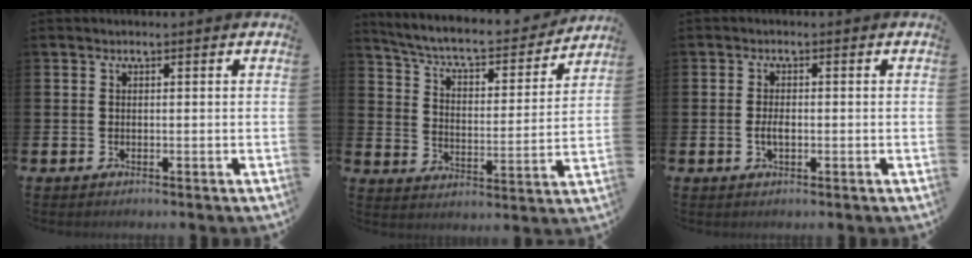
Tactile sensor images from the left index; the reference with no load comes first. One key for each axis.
{"total": 7.3, "fx": 6.6, "fy": 1.6, "fz": 2.7, "tx": -0.082, "ty": -0.049, "tz": 0.107}
{"total": 2.0, "fx": -0.4, "fy": 1.0, "fz": 1.7, "tx": -0.031, "ty": 0.001, "tz": -0.008}